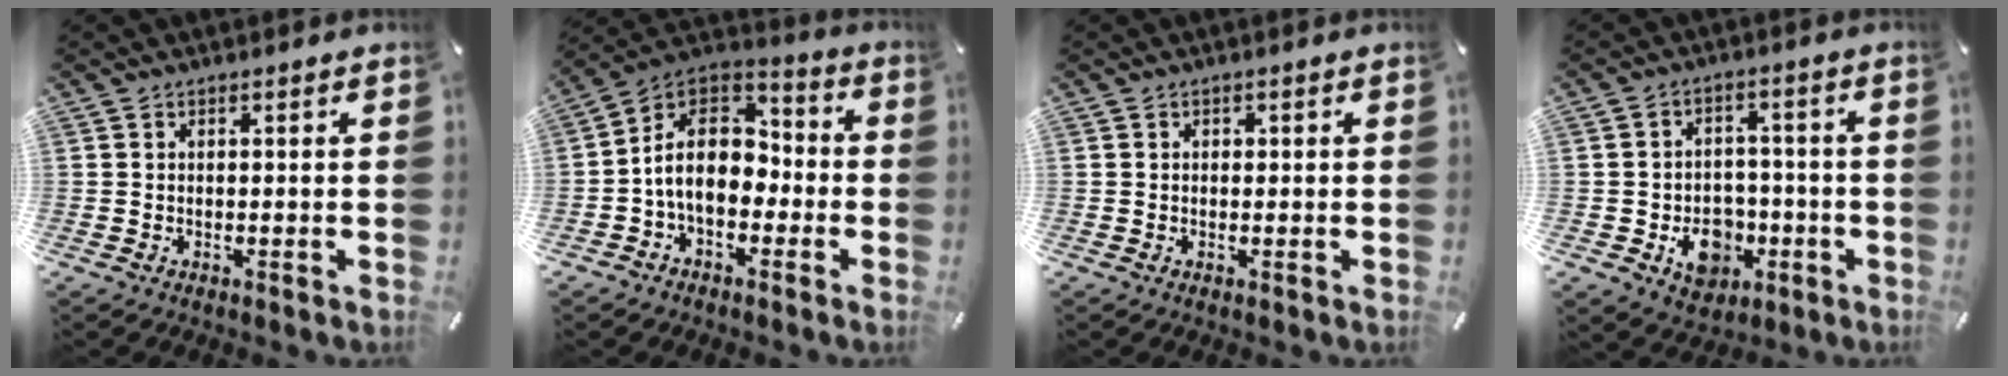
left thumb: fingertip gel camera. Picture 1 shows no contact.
{"total": 11.5, "force": [-2.5, 8.5, 7.2], "torque": [-0.150, 0.017, -0.048]}
{"total": 0.8, "force": [0.0, 0.8, 0.2], "torque": [-0.003, 0.006, -0.002]}
{"total": 10.0, "force": [-3.2, 8.0, 5.0], "torque": [-0.068, 0.021, -0.048]}